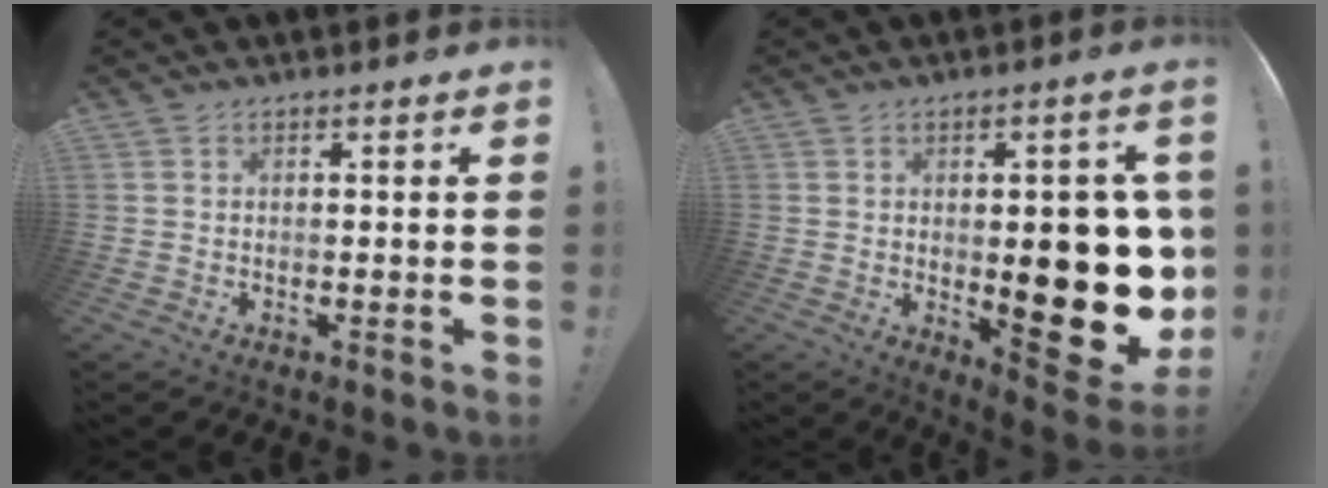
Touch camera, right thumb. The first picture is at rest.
{"total": 17.9, "force": [-1.0, 7.4, 16.2], "torque": [-0.177, -0.017, -0.003]}